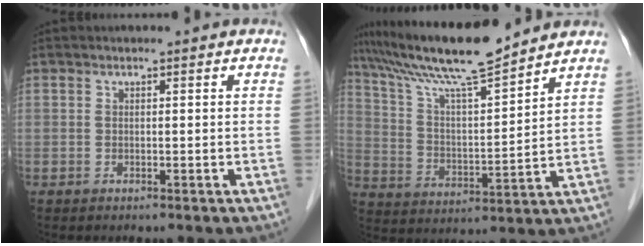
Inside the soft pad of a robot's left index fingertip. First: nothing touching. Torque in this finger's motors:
{"motor_torque": [0.73, -0.73, 0.56, 0.12]}